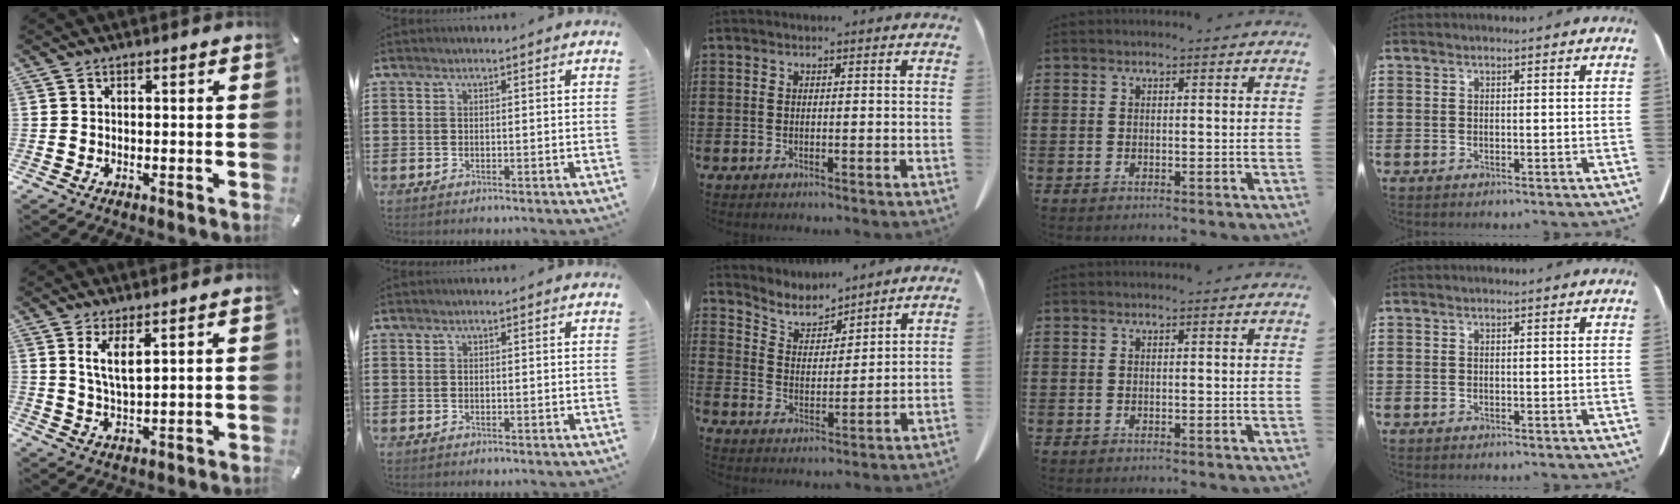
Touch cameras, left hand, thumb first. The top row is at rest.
{"thumb": {"total": 5.9, "force": [2.9, 1.8, 4.8], "torque": [-0.100, -0.006, 0.047]}, "middle": {"total": 5.0, "force": [4.8, 1.4, 0.8], "torque": [-0.041, -0.028, 0.083]}}